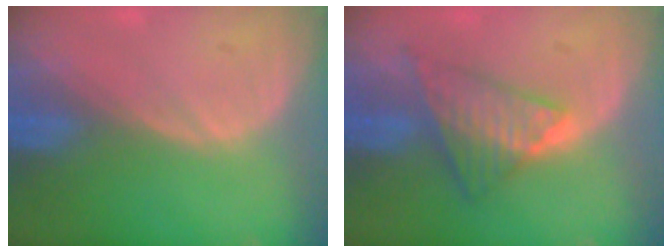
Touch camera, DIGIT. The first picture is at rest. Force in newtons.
{"total": 7.2, "press": 6.7, "slide": 2.7}